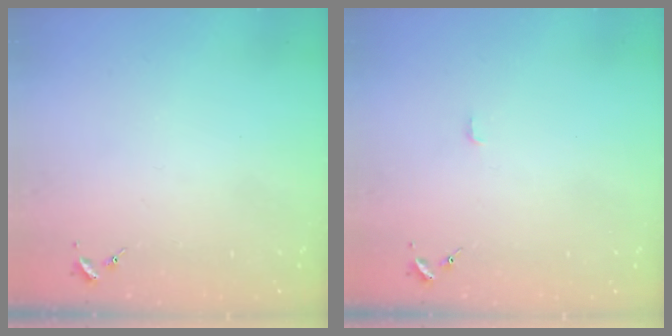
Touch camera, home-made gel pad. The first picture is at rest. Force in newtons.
{"total": 2.8, "press": 2.8, "slide": 0.2}